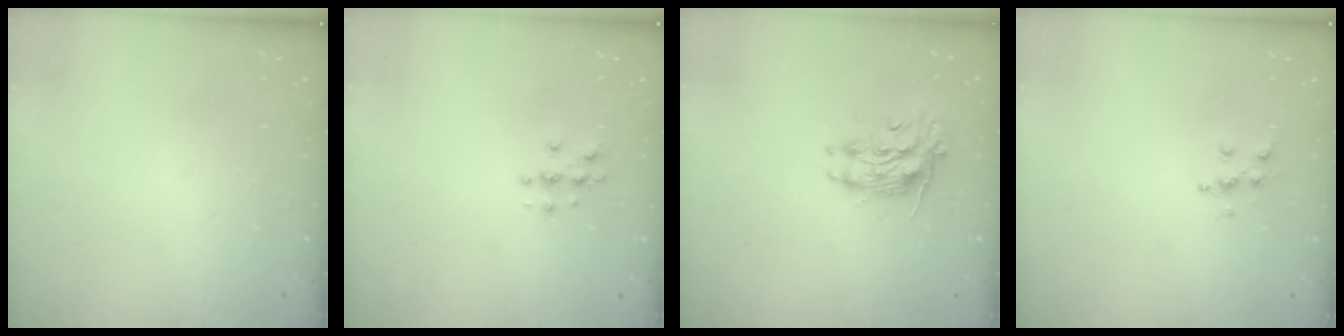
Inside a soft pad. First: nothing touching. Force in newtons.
{"total": 3.1, "press": 3.1, "slide": 0.3}
{"total": 10.9, "press": 10.9, "slide": 0.5}
{"total": 6.1, "press": 6.1, "slide": 0.4}